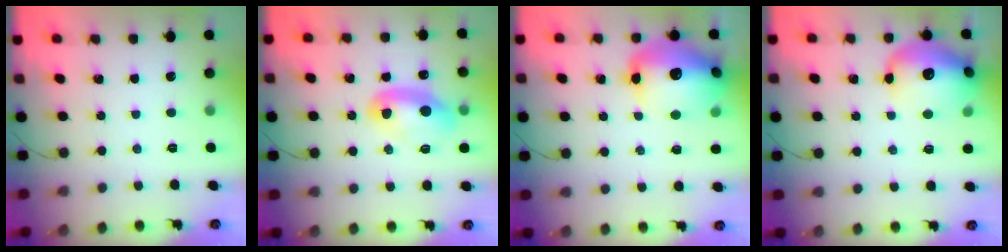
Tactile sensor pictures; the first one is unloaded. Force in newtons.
{"total": 10.4, "press": 10.4, "slide": 1.0}
{"total": 19.4, "press": 19.0, "slide": 3.8}
{"total": 17.8, "press": 17.6, "slide": 2.4}